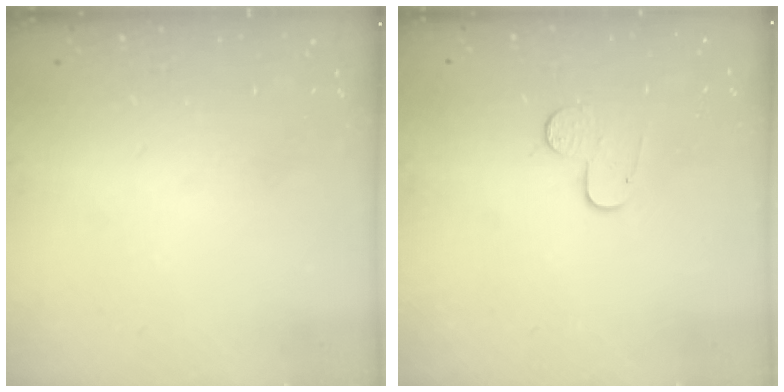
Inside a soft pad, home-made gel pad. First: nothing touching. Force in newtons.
{"total": 7.1, "press": 7.1, "slide": 0.6}